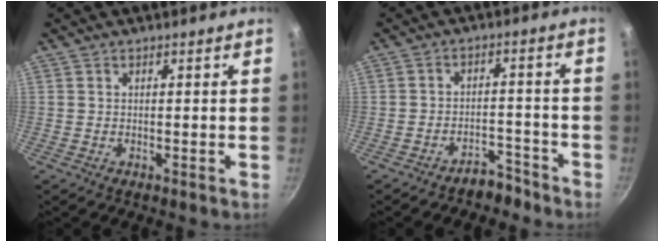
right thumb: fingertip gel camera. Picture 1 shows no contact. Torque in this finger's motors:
{"motor_torque": [-0.31, -0.05, -0.26, 0.03, -0.02]}